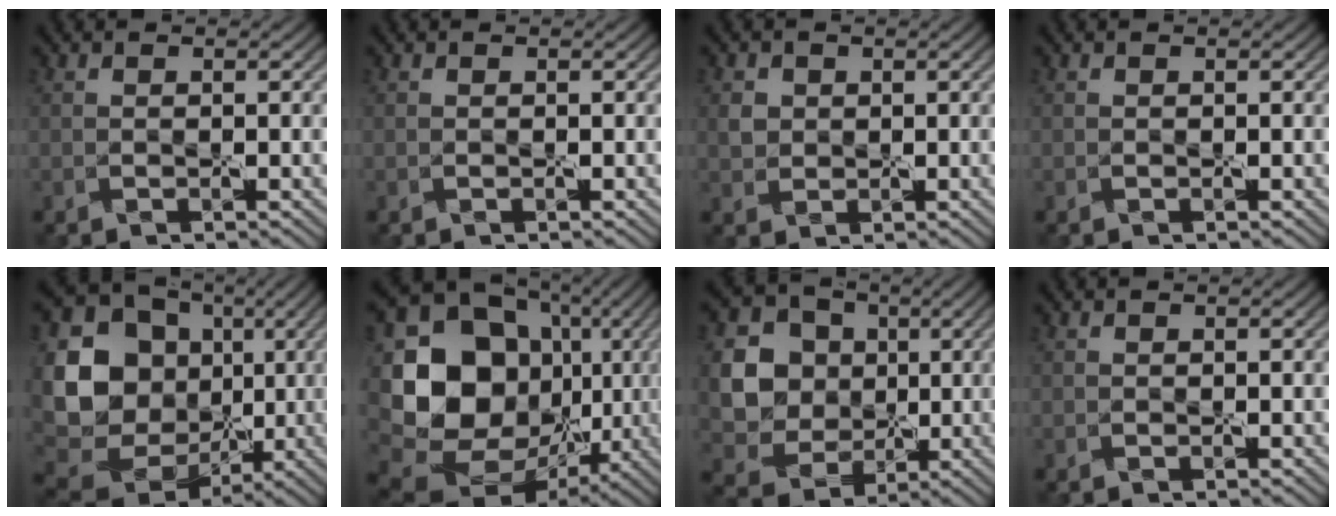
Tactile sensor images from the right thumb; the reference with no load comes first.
{"total": 0.0}
{"total": 1.6, "force": [1.0, 1.3, 0.0], "torque": [0.003, 0.004, 0.011]}
{"total": 0.0}
{"total": 15.9, "force": [1.2, 14.2, 7.0], "torque": [-0.182, -0.012, 0.036]}
{"total": 17.5, "force": [0.7, 14.8, 9.3], "torque": [-0.210, -0.022, 0.032]}
{"total": 7.8, "force": [1.7, 7.1, 2.7], "torque": [-0.084, -0.002, 0.021]}
{"total": 0.0}